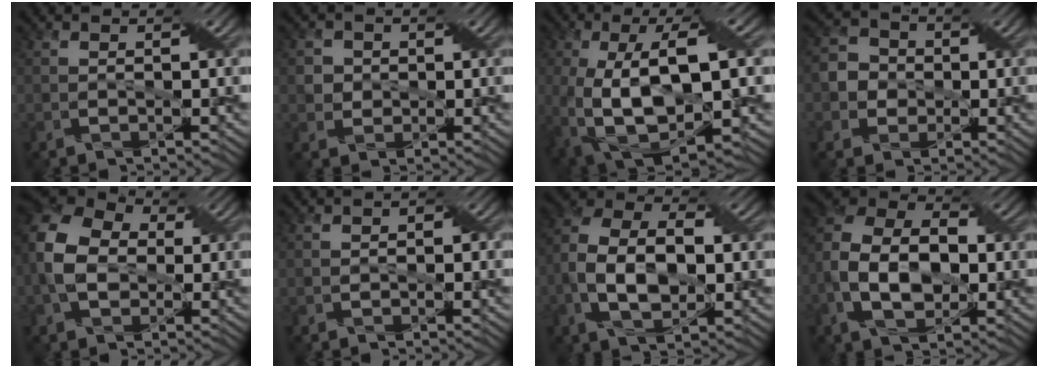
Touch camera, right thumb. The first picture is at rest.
{"total": 3.4, "force": [0.7, 3.2, 0.9], "torque": [-0.033, -0.002, 0.011]}
{"total": 15.3, "force": [-1.7, 6.9, 13.5], "torque": [-0.255, -0.008, -0.017]}
{"total": 4.4, "force": [-0.5, 4.0, 1.6], "torque": [-0.036, 0.008, -0.019]}
{"total": 10.2, "force": [-0.8, 7.6, 6.7], "torque": [-0.181, 0.003, -0.027]}
{"total": 1.5, "force": [-0.3, 1.1, 0.9], "torque": [-0.014, -0.001, -0.006]}
{"total": 11.0, "force": [-1.5, 6.6, 8.7], "torque": [-0.186, 0.002, -0.029]}
{"total": 12.1, "force": [-2.1, 7.7, 9.0], "torque": [-0.198, -0.004, -0.046]}